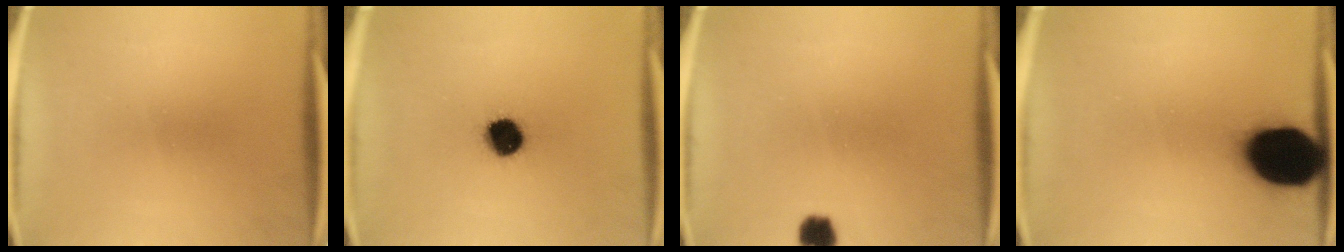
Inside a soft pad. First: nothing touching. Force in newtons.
{"total": 9.5}
{"total": 3.5}
{"total": 20.1}